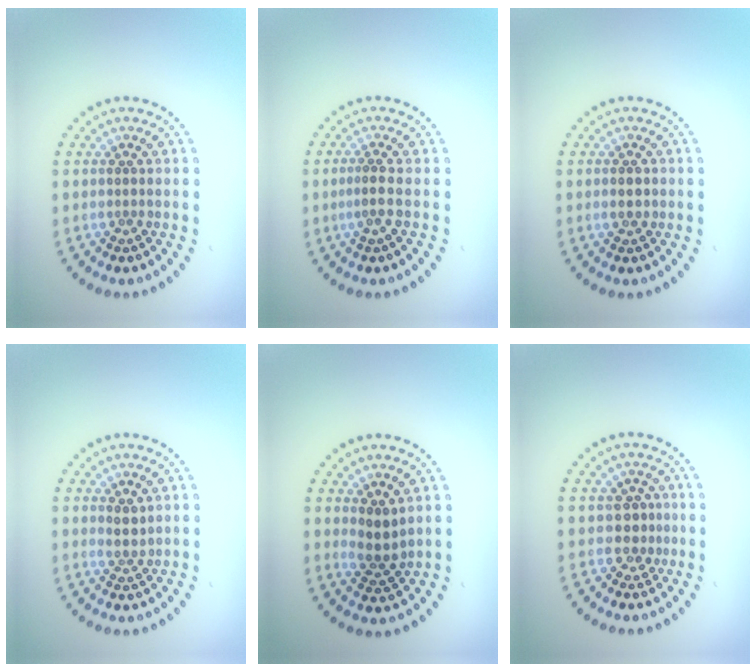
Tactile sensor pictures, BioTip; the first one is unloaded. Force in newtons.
{"total": 1.6, "press": 1.2, "slide": 1.0}
{"total": 1.0, "press": 1.0, "slide": 0.1}
{"total": 1.4, "press": 1.1, "slide": 0.9}
{"total": 2.3, "press": 2.0, "slide": 1.2}
{"total": 2.0, "press": 1.5, "slide": 1.4}